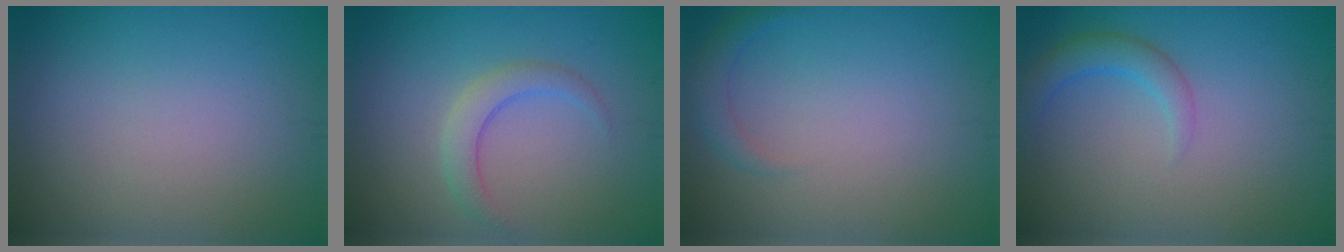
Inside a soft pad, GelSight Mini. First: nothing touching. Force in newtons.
{"total": 2.3, "press": 2.3, "slide": 0.0}
{"total": 1.5, "press": 1.5, "slide": 0.1}
{"total": 2.4, "press": 2.4, "slide": 0.3}